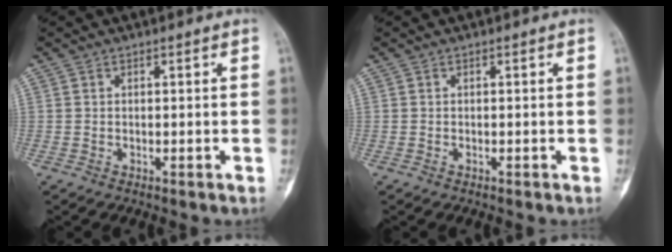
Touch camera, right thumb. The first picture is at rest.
{"total": 0.0}